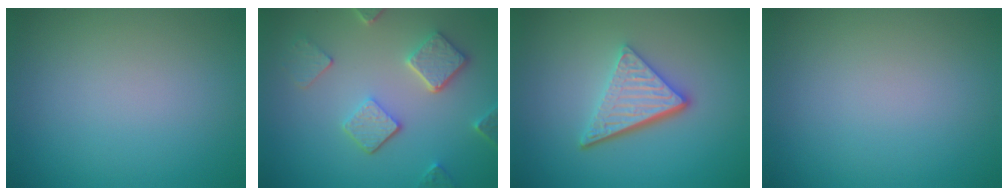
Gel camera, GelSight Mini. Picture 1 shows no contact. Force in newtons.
{"total": 4.9, "press": 3.8, "slide": 3.2}
{"total": 4.8, "press": 3.4, "slide": 3.3}
{"total": 0.0}